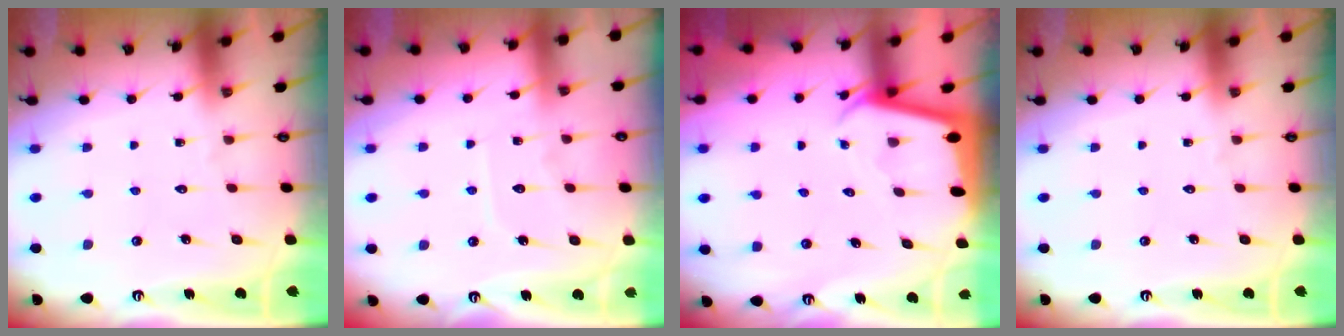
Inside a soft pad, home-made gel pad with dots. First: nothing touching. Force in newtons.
{"total": 5.4, "press": 5.4, "slide": 0.6}
{"total": 2.1, "press": 2.1, "slide": 0.1}
{"total": 0.0}